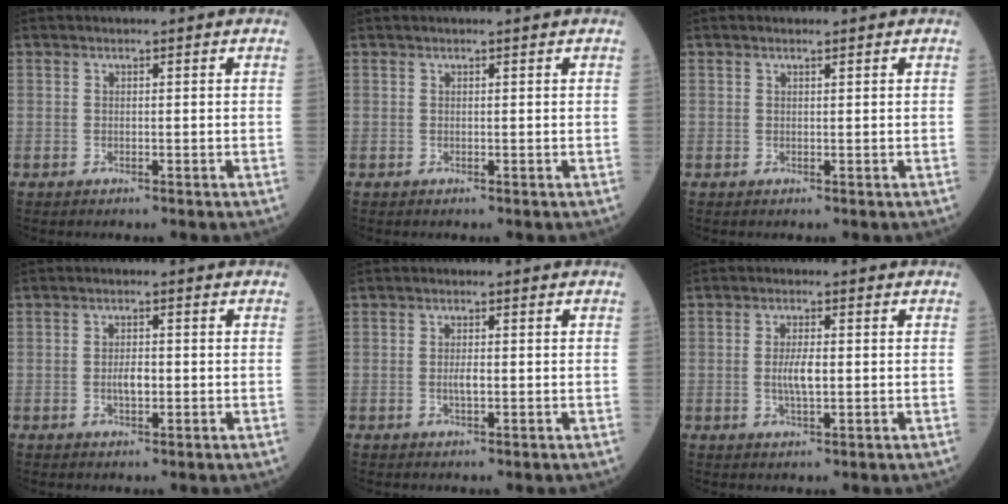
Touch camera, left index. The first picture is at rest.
{"total": 0.7, "force": [0.6, -0.1, 0.4], "torque": [-0.007, 0.006, 0.012]}
{"total": 0.5, "force": [0.4, 0.0, 0.3], "torque": [-0.012, 0.002, 0.008]}
{"total": 2.5, "force": [-0.4, 1.0, 2.3], "torque": [-0.044, 0.002, -0.005]}
{"total": 1.7, "force": [-0.2, 0.4, 1.6], "torque": [-0.034, 0.000, -0.003]}
{"total": 3.6, "force": [-0.1, 0.8, 3.5], "torque": [-0.073, -0.003, -0.002]}